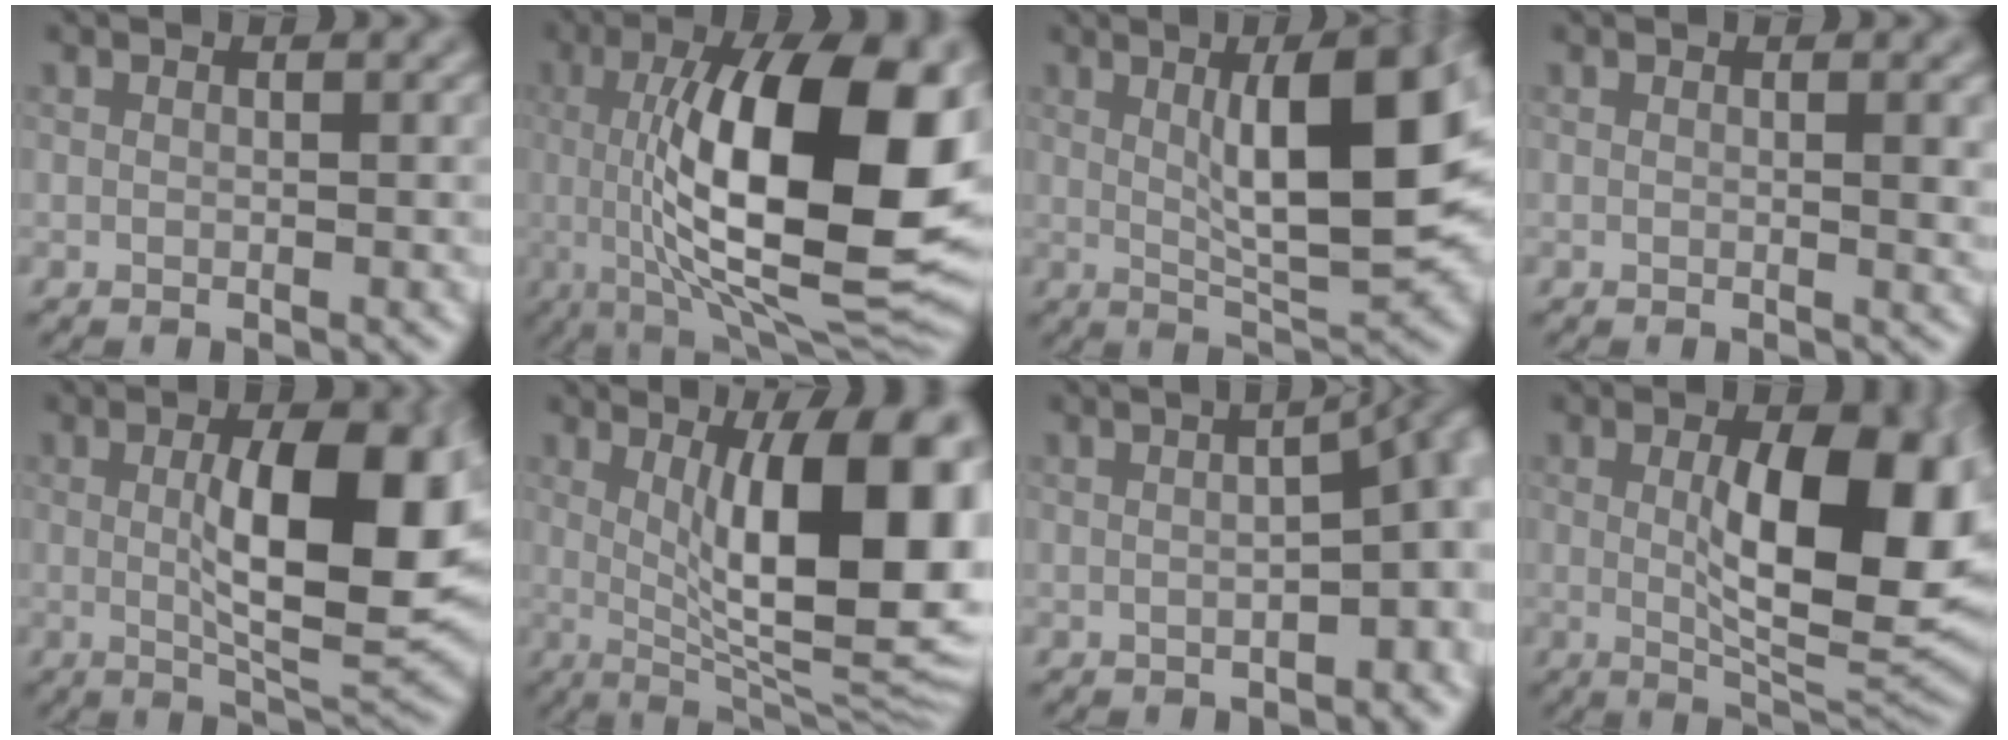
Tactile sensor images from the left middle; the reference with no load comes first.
{"total": 16.7, "force": [1.5, 5.6, 15.6], "torque": [-0.227, 0.011, 0.019]}
{"total": 11.0, "force": [1.9, 2.9, 10.5], "torque": [-0.143, 0.006, 0.033]}
{"total": 1.2, "force": [0.2, 0.2, 1.2], "torque": [-0.015, -0.003, 0.002]}
{"total": 10.1, "force": [0.7, 3.1, 9.6], "torque": [-0.141, -0.004, 0.016]}
{"total": 14.8, "force": [2.2, 4.6, 13.9], "torque": [-0.163, -0.001, 0.031]}
{"total": 6.8, "force": [-1.0, 2.5, 6.2], "torque": [-0.075, 0.005, -0.012]}
{"total": 11.3, "force": [0.8, 4.3, 10.4], "torque": [-0.149, -0.006, 0.021]}